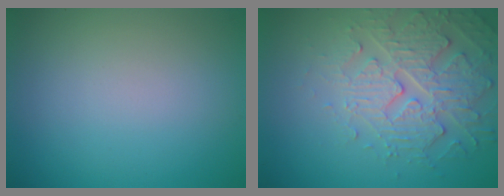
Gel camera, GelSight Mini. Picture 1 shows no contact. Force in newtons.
{"total": 4.8, "press": 4.0, "slide": 2.6}